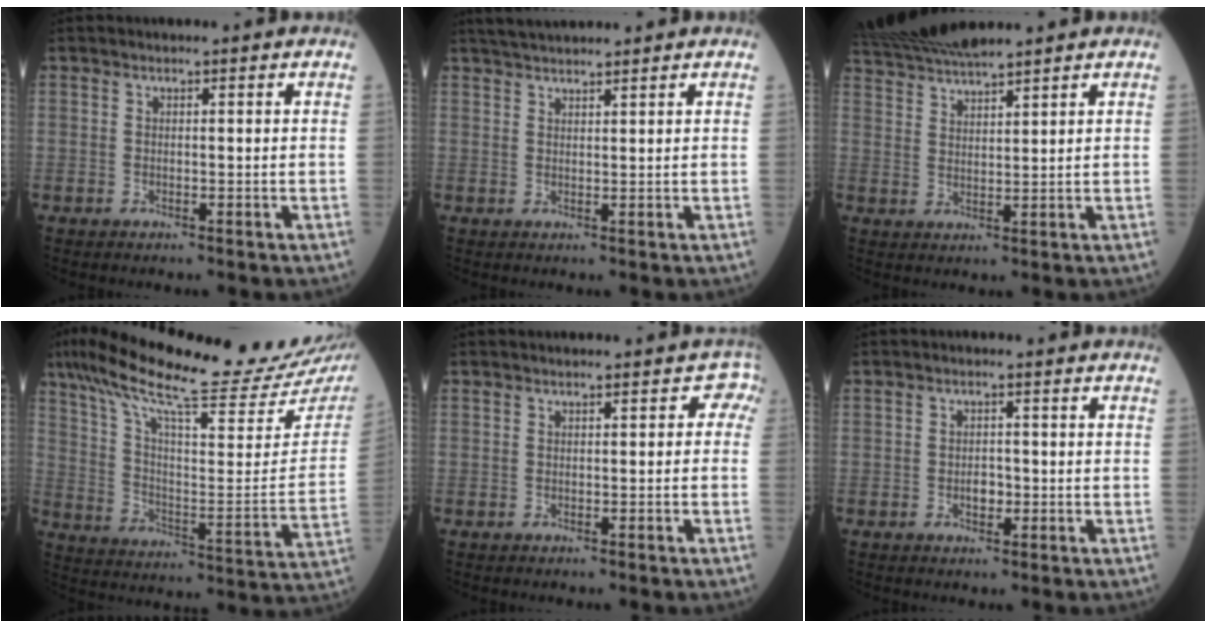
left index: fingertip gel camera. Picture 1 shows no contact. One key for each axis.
{"total": 4.7, "fx": 4.3, "fy": 0.5, "fz": 1.8, "tx": -0.030, "ty": 0.031, "tz": 0.078}
{"total": 9.0, "fx": 8.2, "fy": -0.1, "fz": 3.7, "tx": -0.076, "ty": 0.027, "tz": 0.154}
{"total": 25.9, "fx": 21.6, "fy": 2.3, "fz": 14.0, "tx": -0.237, "ty": -0.035, "tz": 0.307}
{"total": 1.2, "fx": -0.2, "fy": 1.1, "fz": 0.5, "tx": 0.017, "ty": 0.011, "tz": -0.010}
{"total": 2.0, "fx": -0.8, "fy": 1.3, "fz": 1.4, "tx": -0.021, "ty": 0.000, "tz": -0.011}